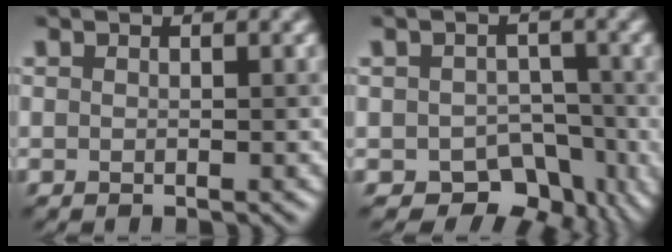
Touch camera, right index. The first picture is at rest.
{"total": 4.7, "force": [-2.2, 3.6, 2.1], "torque": [-0.013, -0.008, -0.031]}